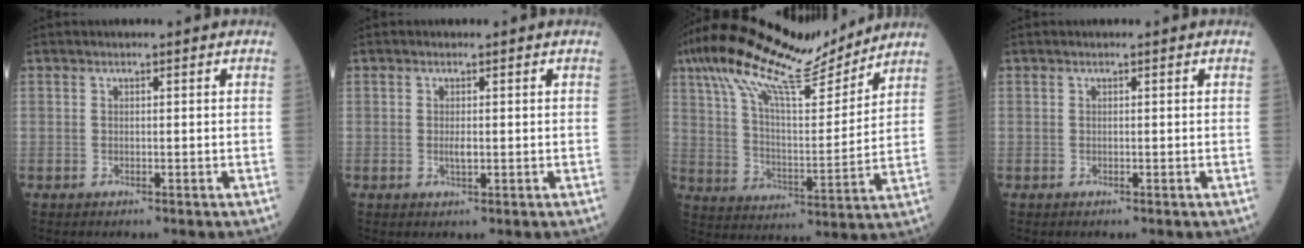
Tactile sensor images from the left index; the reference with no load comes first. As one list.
[{"total": 1.3, "force": [-0.1, 0.4, 1.2], "torque": [-0.026, -0.003, 0.000]}, {"total": 19.3, "force": [15.7, 3.4, 10.8], "torque": [-0.204, 0.025, 0.264]}, {"total": 0.0}]